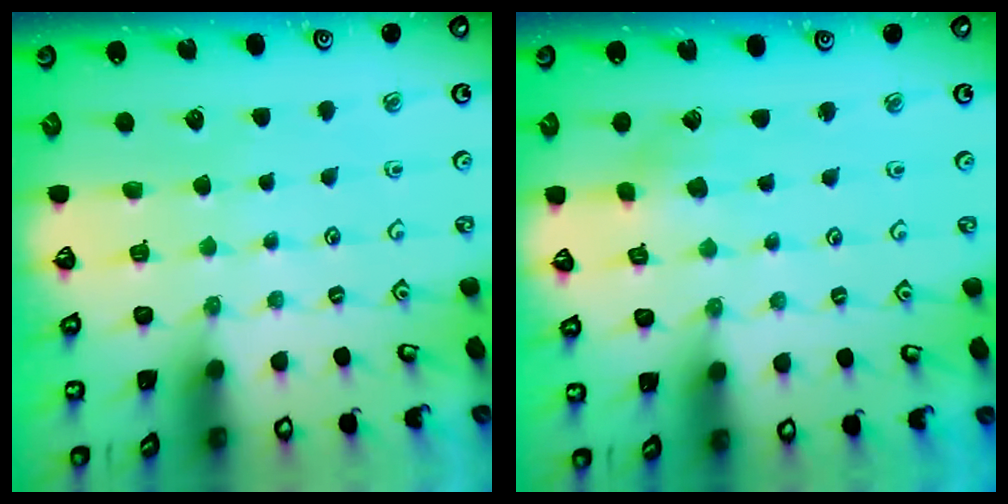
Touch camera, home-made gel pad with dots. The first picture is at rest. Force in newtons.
{"total": 2.3, "press": 2.3, "slide": 0.6}